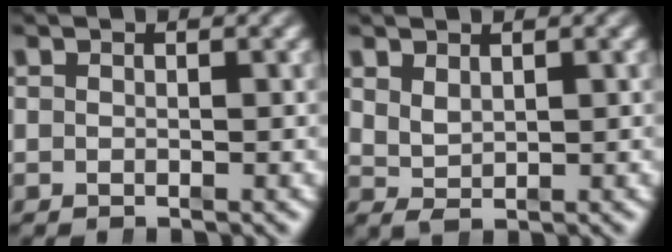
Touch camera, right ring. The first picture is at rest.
{"total": 1.6, "force": [1.1, 0.7, 0.9], "torque": [-0.025, -0.012, 0.033]}